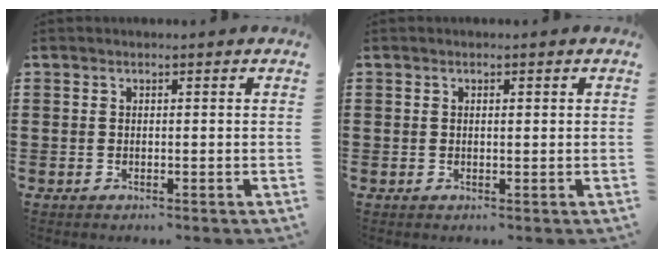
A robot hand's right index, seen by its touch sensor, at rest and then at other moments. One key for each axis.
{"total": 0.8, "fx": 0.1, "fy": 0.3, "fz": 0.7, "tx": -0.015, "ty": 0.000, "tz": 0.002}